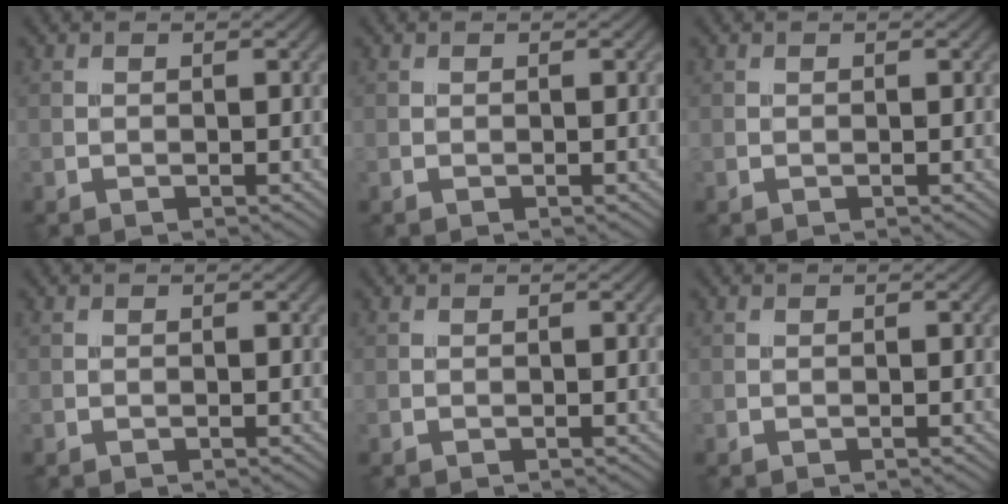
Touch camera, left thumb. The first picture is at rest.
{"total": 0.0}
{"total": 0.0}
{"total": 0.0}
{"total": 0.0}
{"total": 0.0}